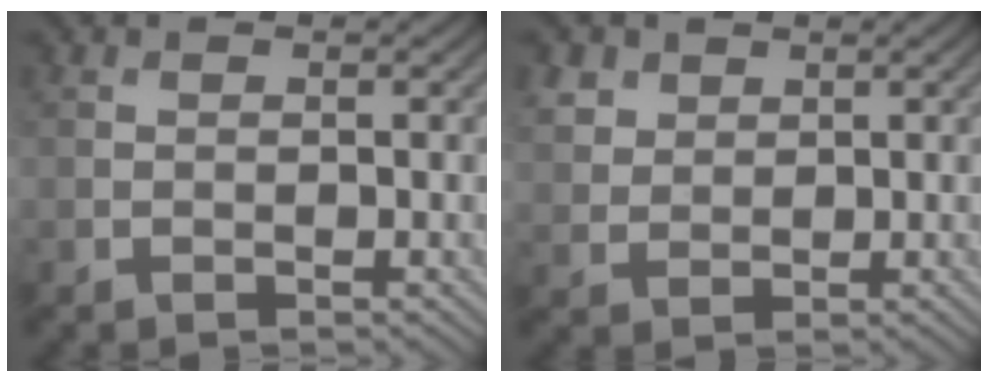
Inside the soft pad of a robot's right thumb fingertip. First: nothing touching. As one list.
[{"total": 3.5, "force": [2.1, 2.6, 1.2], "torque": [-0.045, -0.003, 0.052]}]